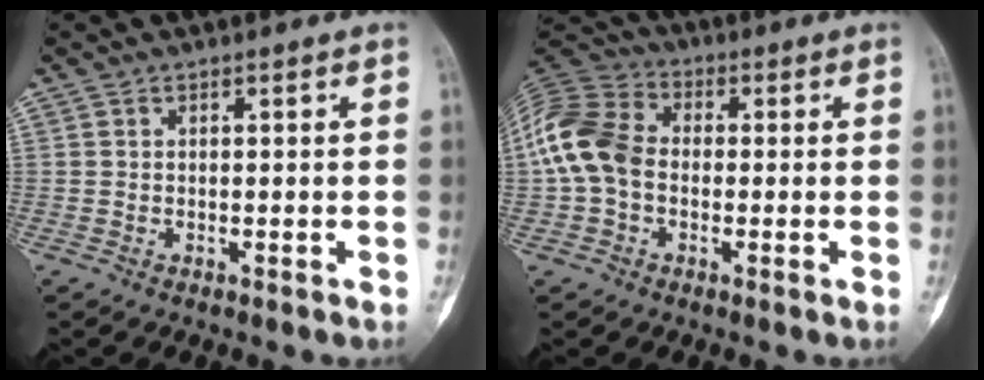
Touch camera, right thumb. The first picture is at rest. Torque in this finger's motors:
{"motor_torque": [-0.24, 1.24, 1.26, -0.08, 0.21]}